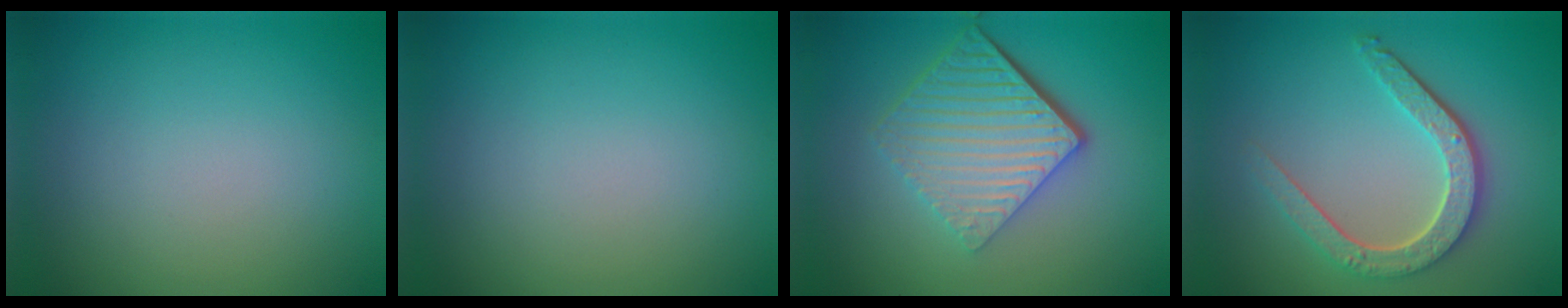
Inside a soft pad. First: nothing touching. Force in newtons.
{"total": 0.0}
{"total": 7.0, "press": 4.5, "slide": 5.3}
{"total": 4.7, "press": 3.6, "slide": 2.9}